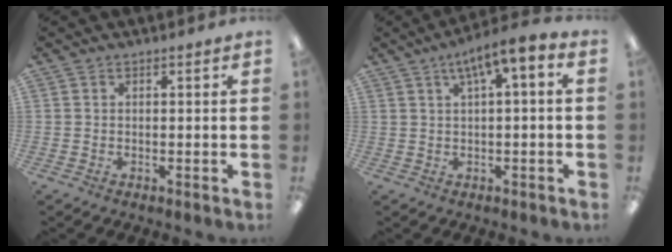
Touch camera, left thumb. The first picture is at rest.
{"total": 6.7, "force": [2.8, 1.5, 5.9], "torque": [-0.108, -0.003, 0.047]}